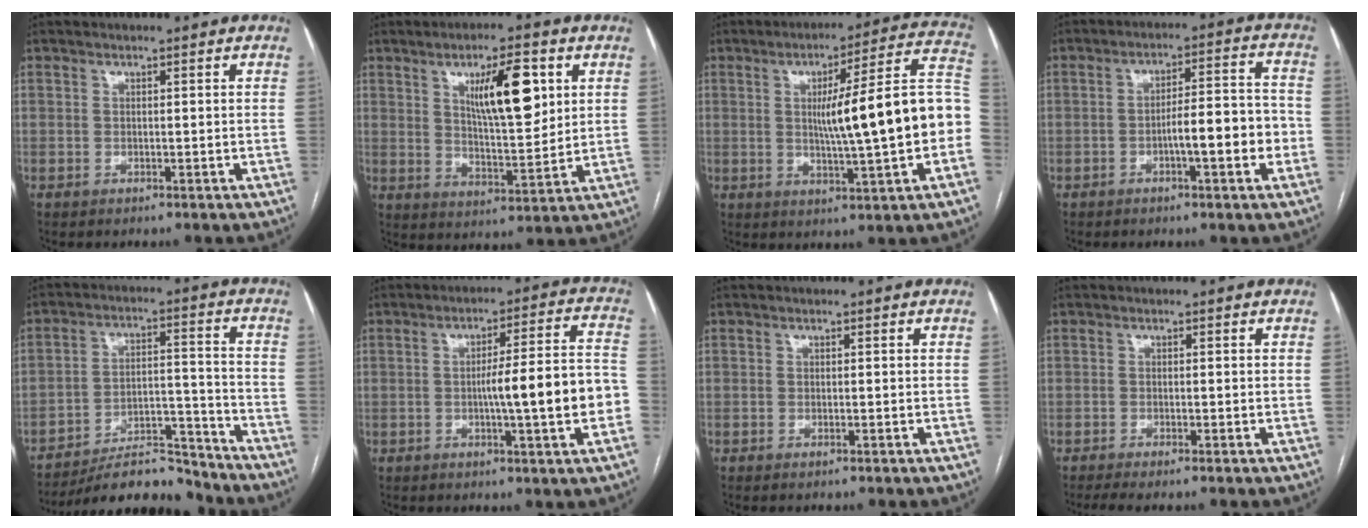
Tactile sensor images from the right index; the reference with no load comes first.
{"total": 11.4, "force": [4.3, 2.7, 10.2], "torque": [-0.168, 0.000, 0.075]}
{"total": 17.7, "force": [-0.8, 0.6, 17.7], "torque": [-0.231, 0.030, -0.010]}
{"total": 8.6, "force": [-2.5, 1.3, 8.1], "torque": [-0.123, 0.022, -0.037]}
{"total": 13.5, "force": [-12.8, 2.4, 3.7], "torque": [-0.051, 0.027, -0.208]}
{"total": 12.0, "force": [-2.3, 0.4, 11.8], "torque": [-0.170, 0.018, -0.034]}
{"total": 0.6, "force": [-0.4, 0.0, 0.4], "torque": [-0.008, -0.001, -0.006]}
{"total": 3.8, "force": [-3.1, -0.2, 2.2], "torque": [-0.031, -0.006, -0.052]}